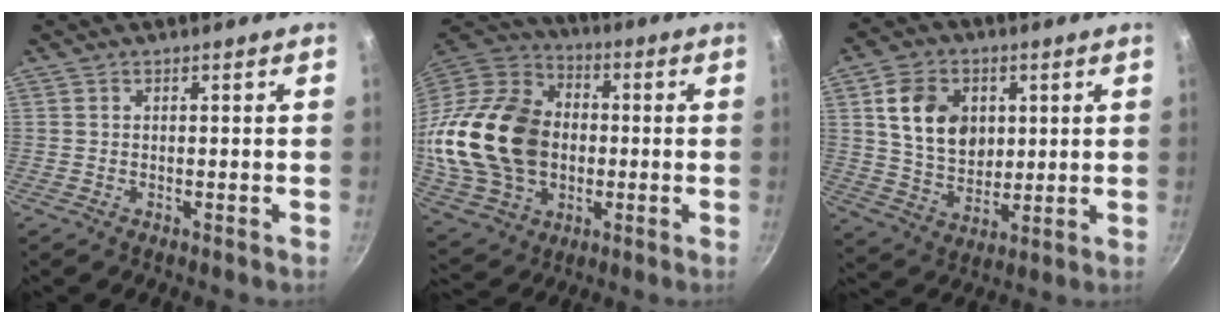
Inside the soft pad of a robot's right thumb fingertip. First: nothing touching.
{"total": 26.2, "force": [-0.6, 19.5, 17.4], "torque": [-0.318, 0.029, 0.000]}
{"total": 12.7, "force": [3.3, 9.7, 7.5], "torque": [-0.102, -0.011, 0.063]}